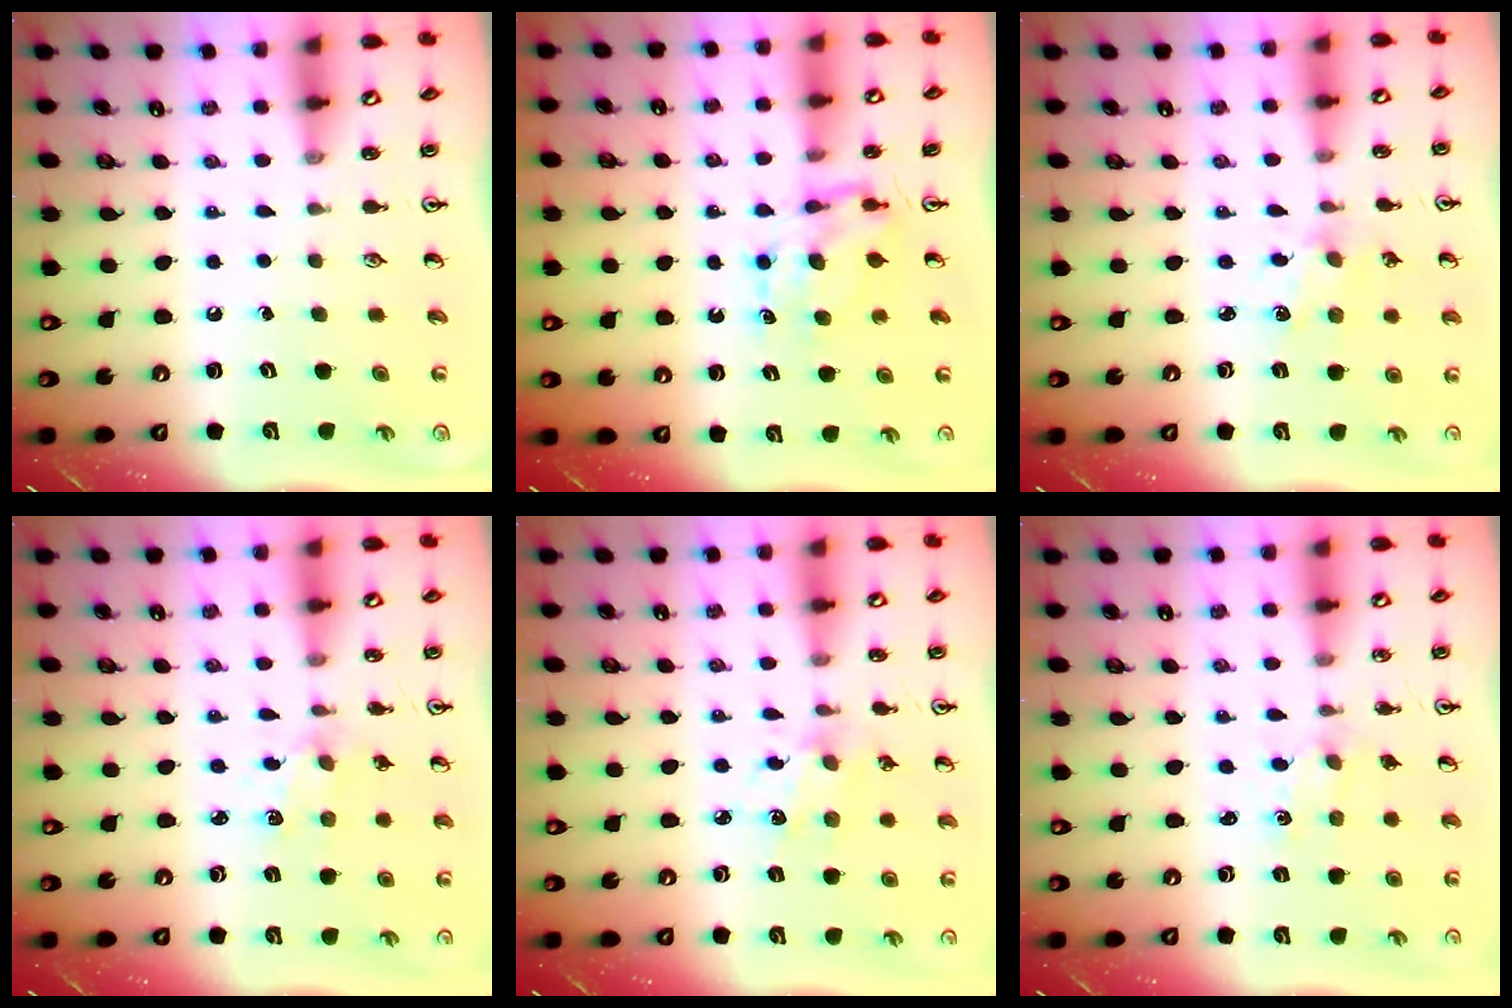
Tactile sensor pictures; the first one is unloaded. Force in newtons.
{"total": 6.7, "press": 6.6, "slide": 0.7}
{"total": 1.9, "press": 1.8, "slide": 0.4}
{"total": 1.5, "press": 1.4, "slide": 0.5}
{"total": 3.6, "press": 3.6, "slide": 0.4}
{"total": 0.0}